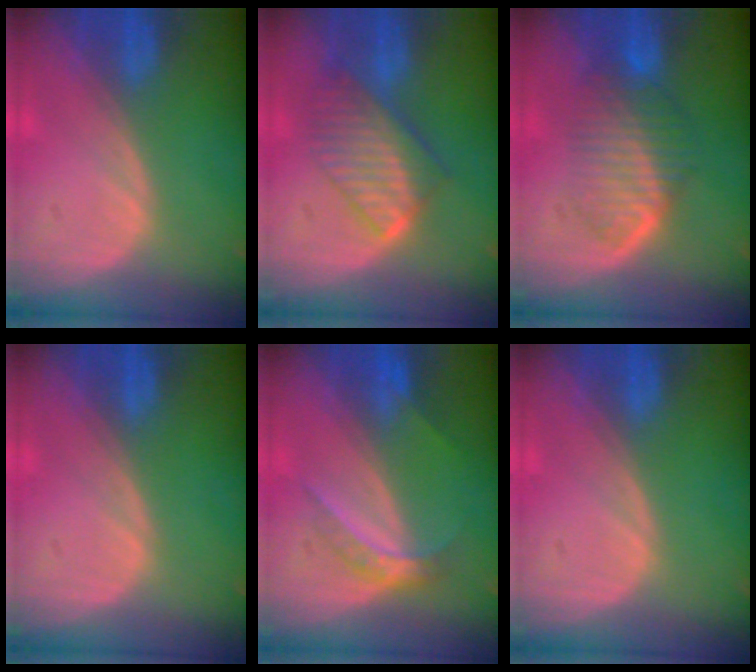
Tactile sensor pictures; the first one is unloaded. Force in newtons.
{"total": 7.6, "press": 6.9, "slide": 3.2}
{"total": 6.6, "press": 6.4, "slide": 1.7}
{"total": 0.0}
{"total": 4.6, "press": 4.1, "slide": 2.2}
{"total": 0.0}